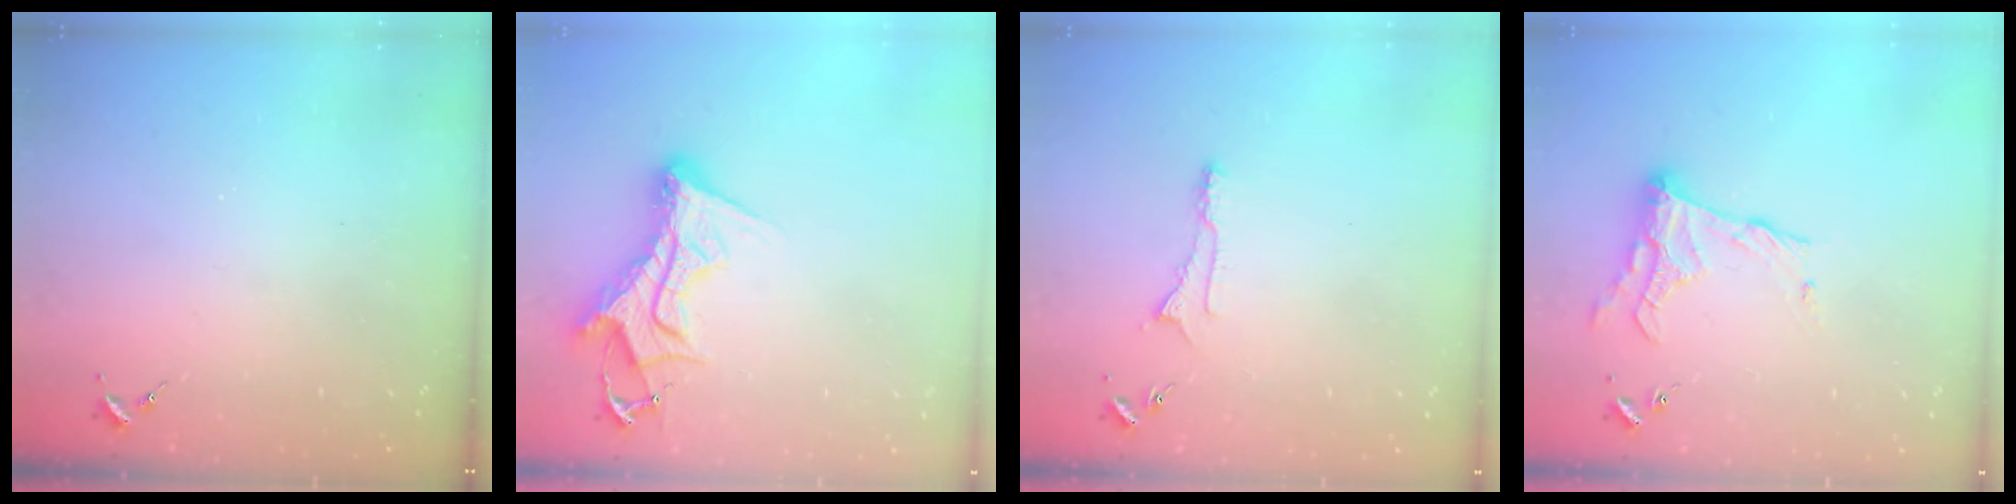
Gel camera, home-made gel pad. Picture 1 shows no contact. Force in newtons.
{"total": 12.6, "press": 12.5, "slide": 1.4}
{"total": 4.6, "press": 4.6, "slide": 0.6}
{"total": 12.1, "press": 12.1, "slide": 0.3}